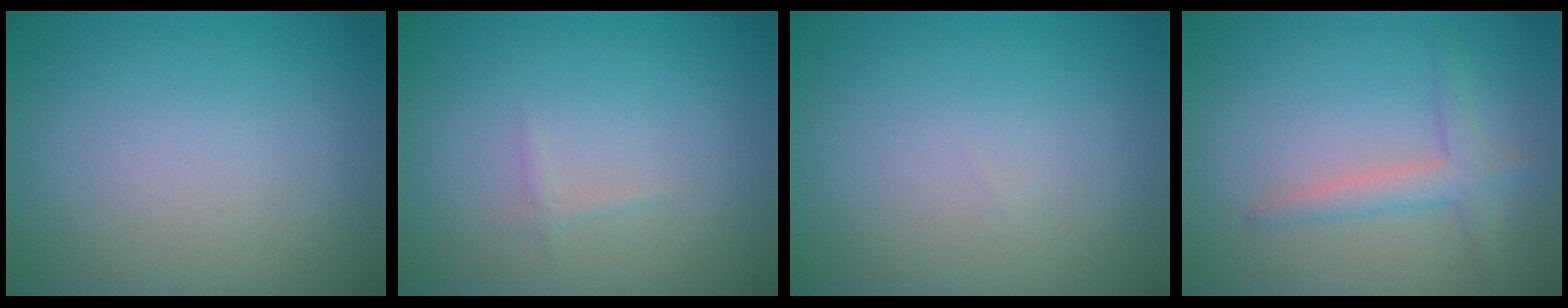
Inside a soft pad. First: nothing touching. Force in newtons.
{"total": 0.5, "press": 0.5, "slide": 0.0}
{"total": 0.0}
{"total": 2.3, "press": 2.3, "slide": 0.1}